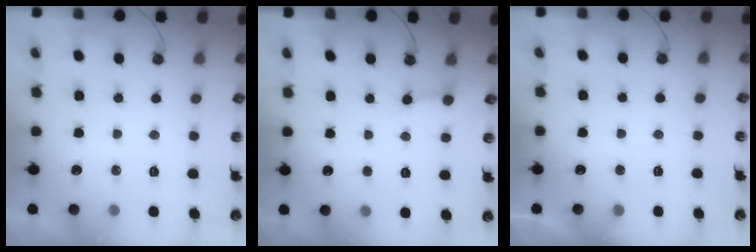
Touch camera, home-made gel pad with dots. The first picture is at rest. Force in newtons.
{"total": 2.2, "press": 2.2, "slide": 0.2}
{"total": 2.9, "press": 2.9, "slide": 0.2}